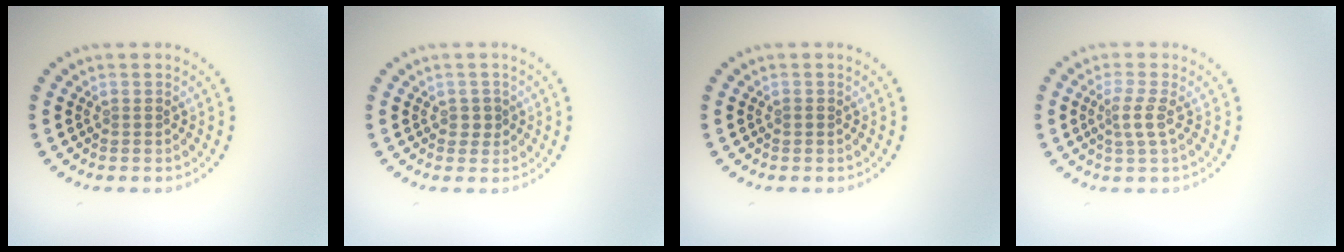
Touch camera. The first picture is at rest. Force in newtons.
{"total": 1.2, "press": 1.1, "slide": 0.4}
{"total": 0.6, "press": 0.6, "slide": 0.1}
{"total": 1.9, "press": 1.4, "slide": 1.2}